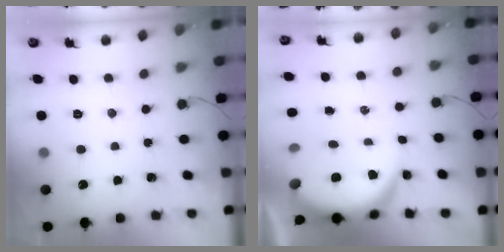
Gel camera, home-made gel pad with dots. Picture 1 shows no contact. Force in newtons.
{"total": 8.0, "press": 8.0, "slide": 1.0}